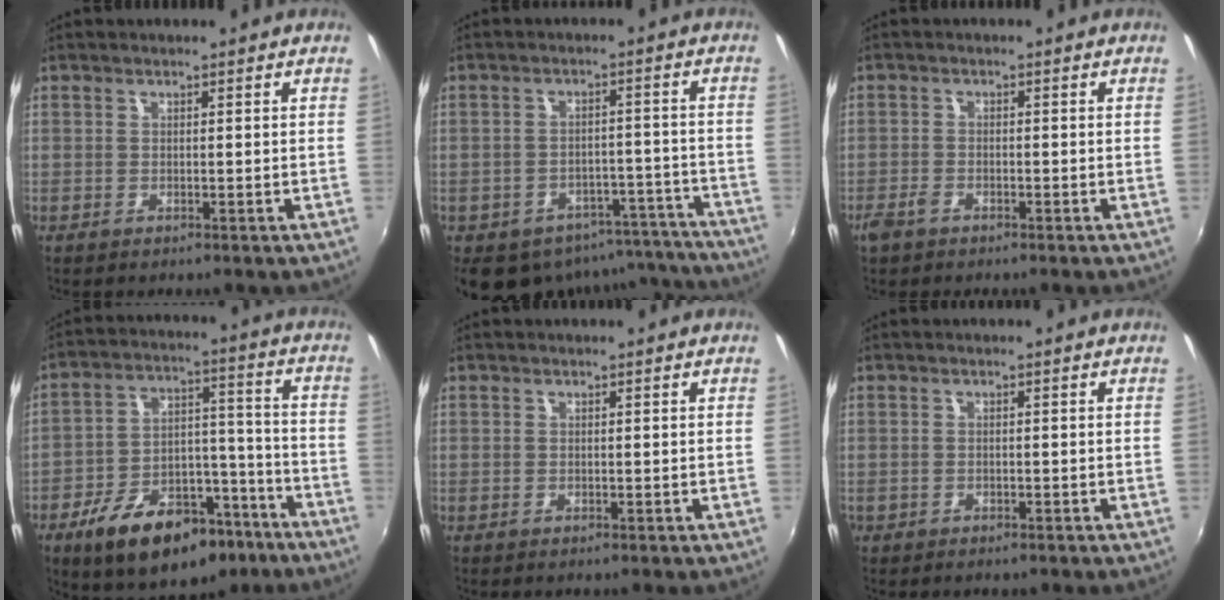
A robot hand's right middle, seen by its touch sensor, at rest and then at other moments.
{"total": 16.0, "force": [-12.8, 8.0, 5.3], "torque": [-0.103, 0.021, -0.141]}
{"total": 2.9, "force": [-2.2, 1.3, 1.4], "torque": [-0.037, -0.005, -0.044]}
{"total": 20.4, "force": [-12.6, 10.7, 11.9], "torque": [-0.213, 0.019, -0.178]}
{"total": 0.0}
{"total": 1.3, "force": [-0.9, 0.9, 0.3], "torque": [-0.011, -0.003, -0.013]}